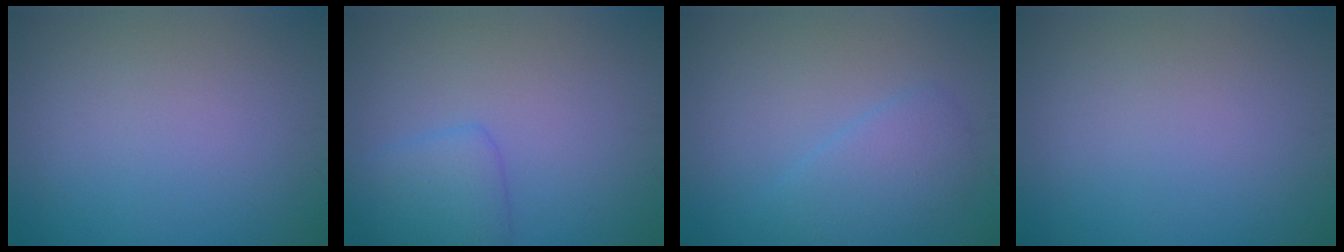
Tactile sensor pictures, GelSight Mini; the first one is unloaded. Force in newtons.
{"total": 2.7, "press": 2.7, "slide": 0.1}
{"total": 2.7, "press": 2.7, "slide": 0.2}
{"total": 0.0}